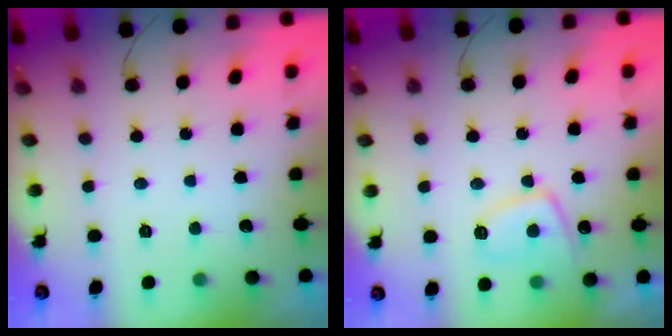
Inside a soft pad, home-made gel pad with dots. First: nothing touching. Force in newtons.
{"total": 8.4, "press": 8.3, "slide": 1.1}